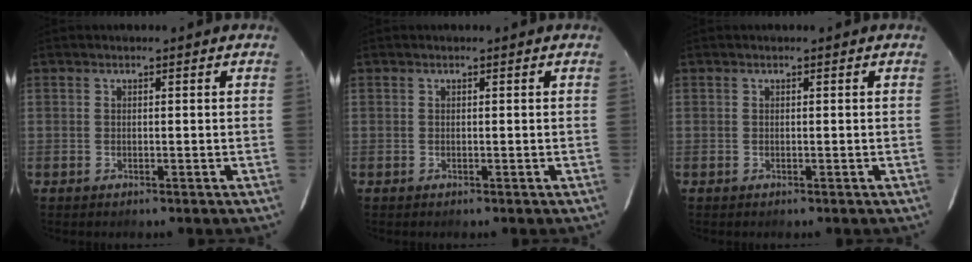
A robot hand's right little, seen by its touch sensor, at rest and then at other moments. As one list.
[{"total": 0.0}, {"total": 0.0}]